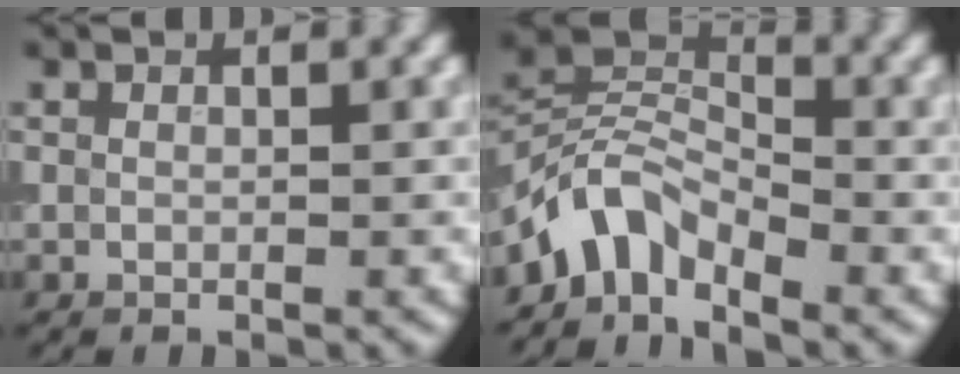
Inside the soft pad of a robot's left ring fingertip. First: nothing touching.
{"total": 4.2, "force": [-3.2, 2.1, 1.9], "torque": [-0.031, 0.010, -0.073]}